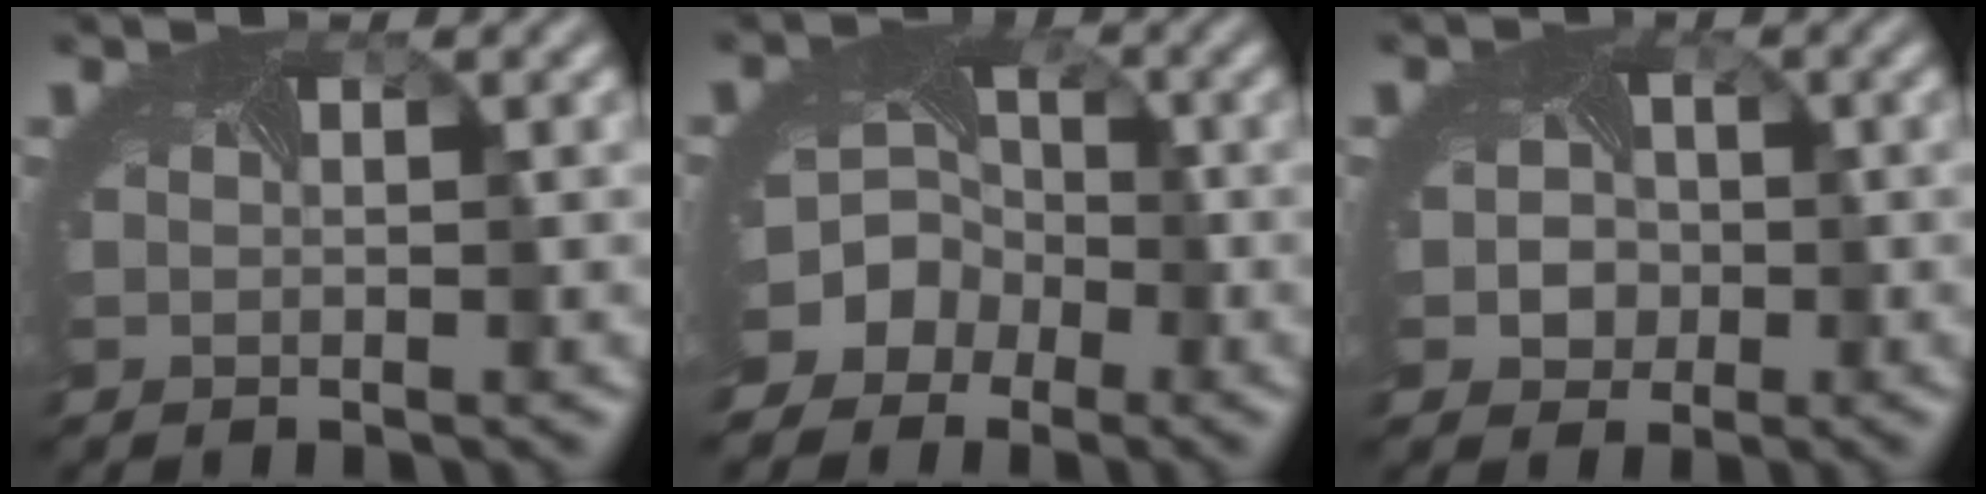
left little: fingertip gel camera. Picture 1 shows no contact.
{"total": 9.2, "force": [-3.8, 7.8, 3.0], "torque": [-0.062, -0.015, -0.077]}
{"total": 4.3, "force": [-0.6, 3.8, 1.9], "torque": [-0.009, 0.004, -0.020]}